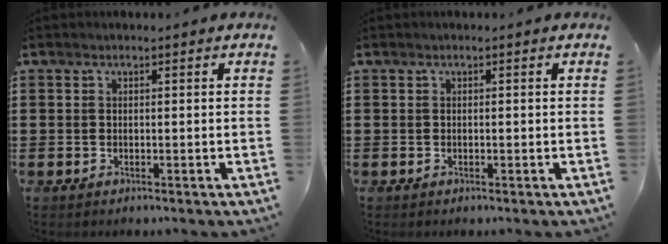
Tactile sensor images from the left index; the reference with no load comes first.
{"total": 0.0}